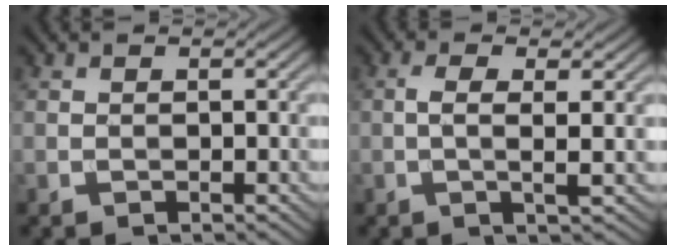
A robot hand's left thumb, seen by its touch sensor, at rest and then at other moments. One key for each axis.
{"total": 3.2, "fx": 0.1, "fy": 0.5, "fz": 3.1, "tx": -0.063, "ty": 0.001, "tz": -0.001}